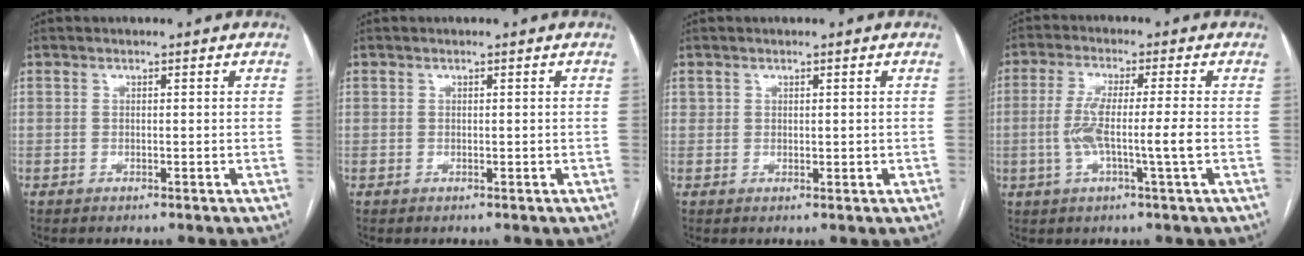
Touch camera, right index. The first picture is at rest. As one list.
[{"total": 0.0}, {"total": 1.1, "force": [0.7, 0.8, 0.2], "torque": [0.010, -0.001, 0.011]}, {"total": 7.1, "force": [-1.1, -0.3, 6.9], "torque": [-0.138, 0.003, -0.020]}]